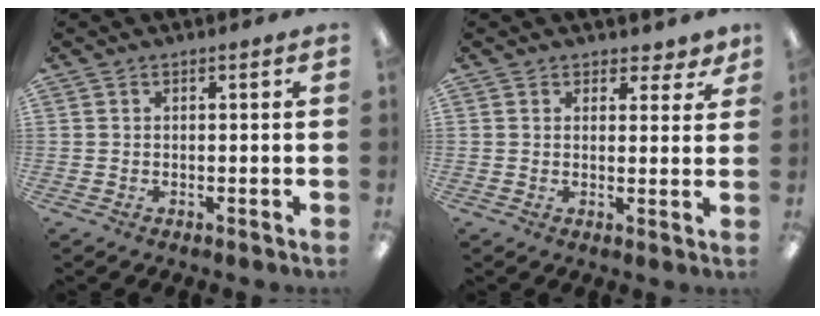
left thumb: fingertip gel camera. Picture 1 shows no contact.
{"total": 3.2, "force": [2.4, 1.9, 0.6], "torque": [0.006, -0.011, 0.040]}